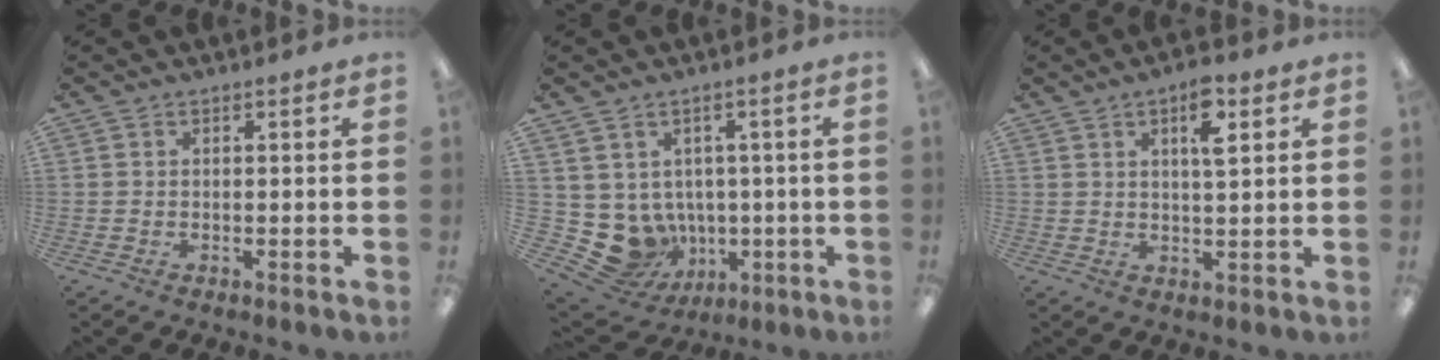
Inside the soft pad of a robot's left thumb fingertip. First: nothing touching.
{"total": 8.6, "force": [-1.8, 8.0, 2.6], "torque": [-0.077, -0.011, -0.019]}
{"total": 6.7, "force": [3.4, 2.0, 5.4], "torque": [-0.083, -0.006, 0.050]}